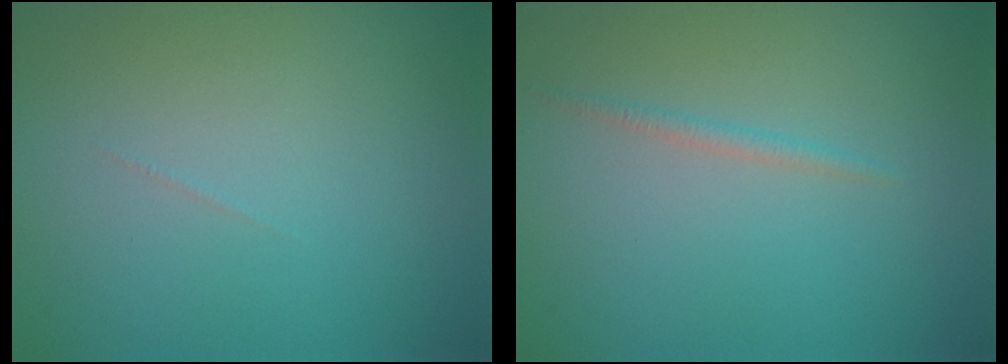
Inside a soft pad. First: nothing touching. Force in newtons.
{"total": 0.8, "press": 0.8, "slide": 0.0}